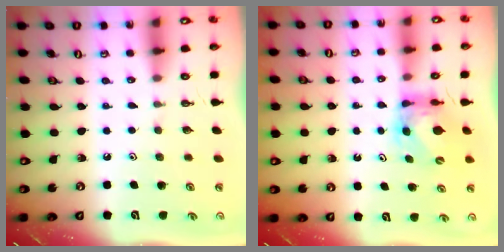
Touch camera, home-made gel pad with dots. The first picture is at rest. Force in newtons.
{"total": 5.7, "press": 5.6, "slide": 0.6}